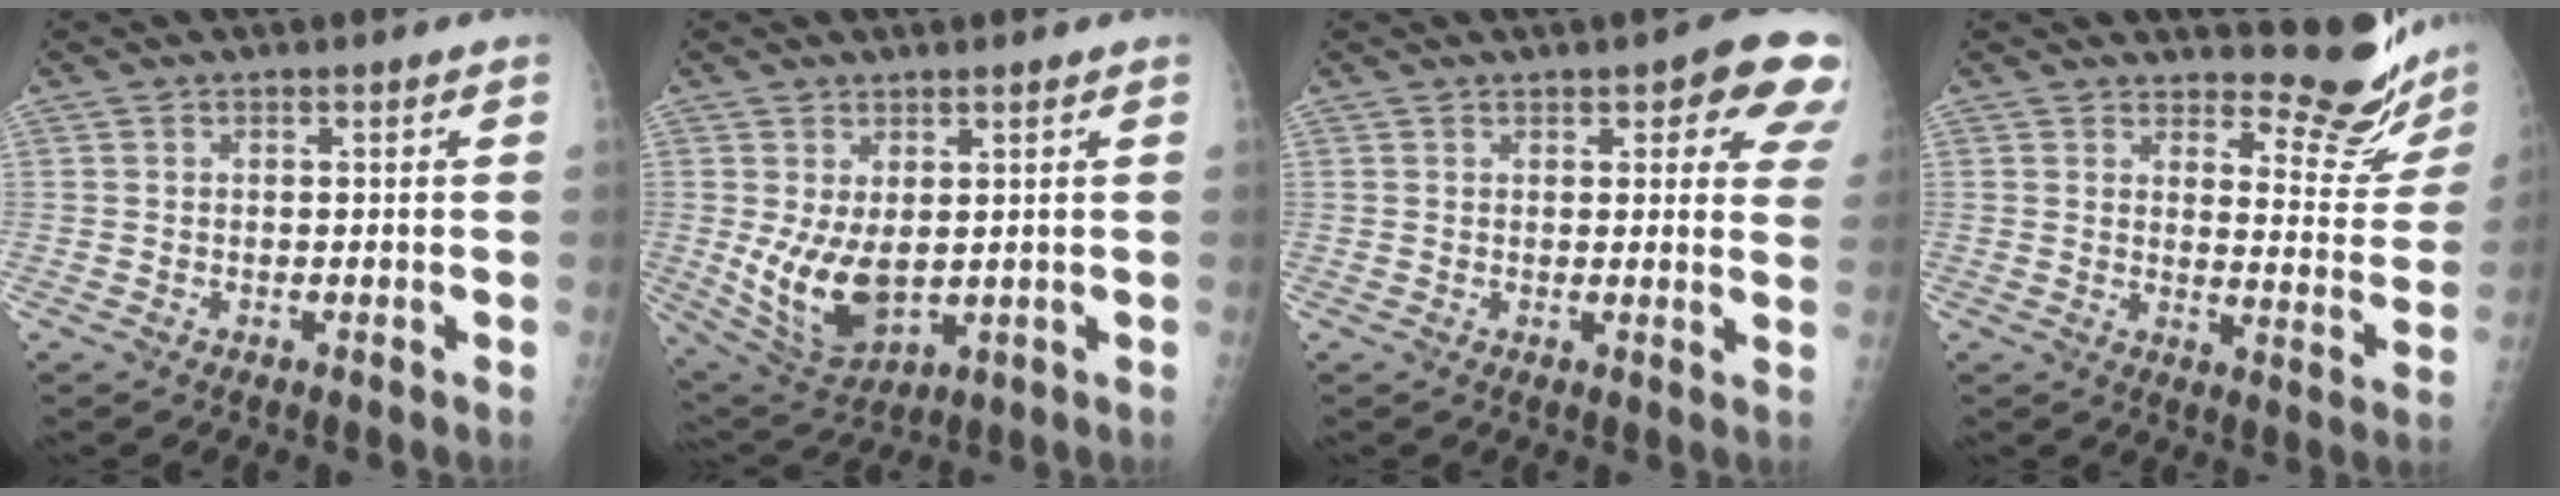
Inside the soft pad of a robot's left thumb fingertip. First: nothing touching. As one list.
[{"total": 10.1, "force": [0.8, 5.7, 8.3], "torque": [-0.142, -0.026, 0.037]}, {"total": 10.4, "force": [5.6, 3.8, 7.9], "torque": [-0.050, -0.017, 0.055]}, {"total": 11.8, "force": [11.5, 2.1, 1.8], "torque": [0.006, -0.141, 0.135]}]